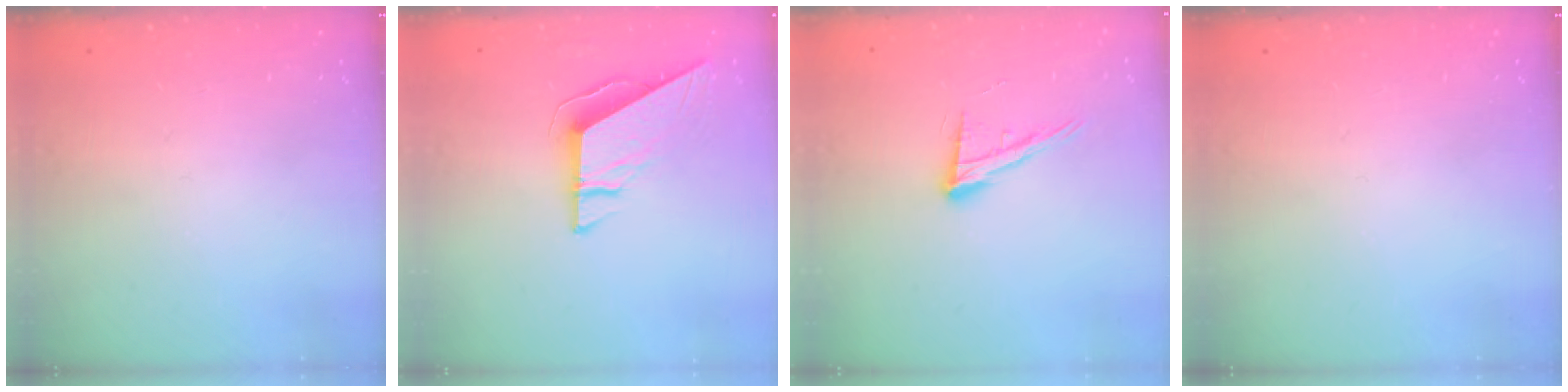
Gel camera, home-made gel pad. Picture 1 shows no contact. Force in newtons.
{"total": 9.0, "press": 9.0, "slide": 0.4}
{"total": 13.2, "press": 12.7, "slide": 3.4}
{"total": 0.0}